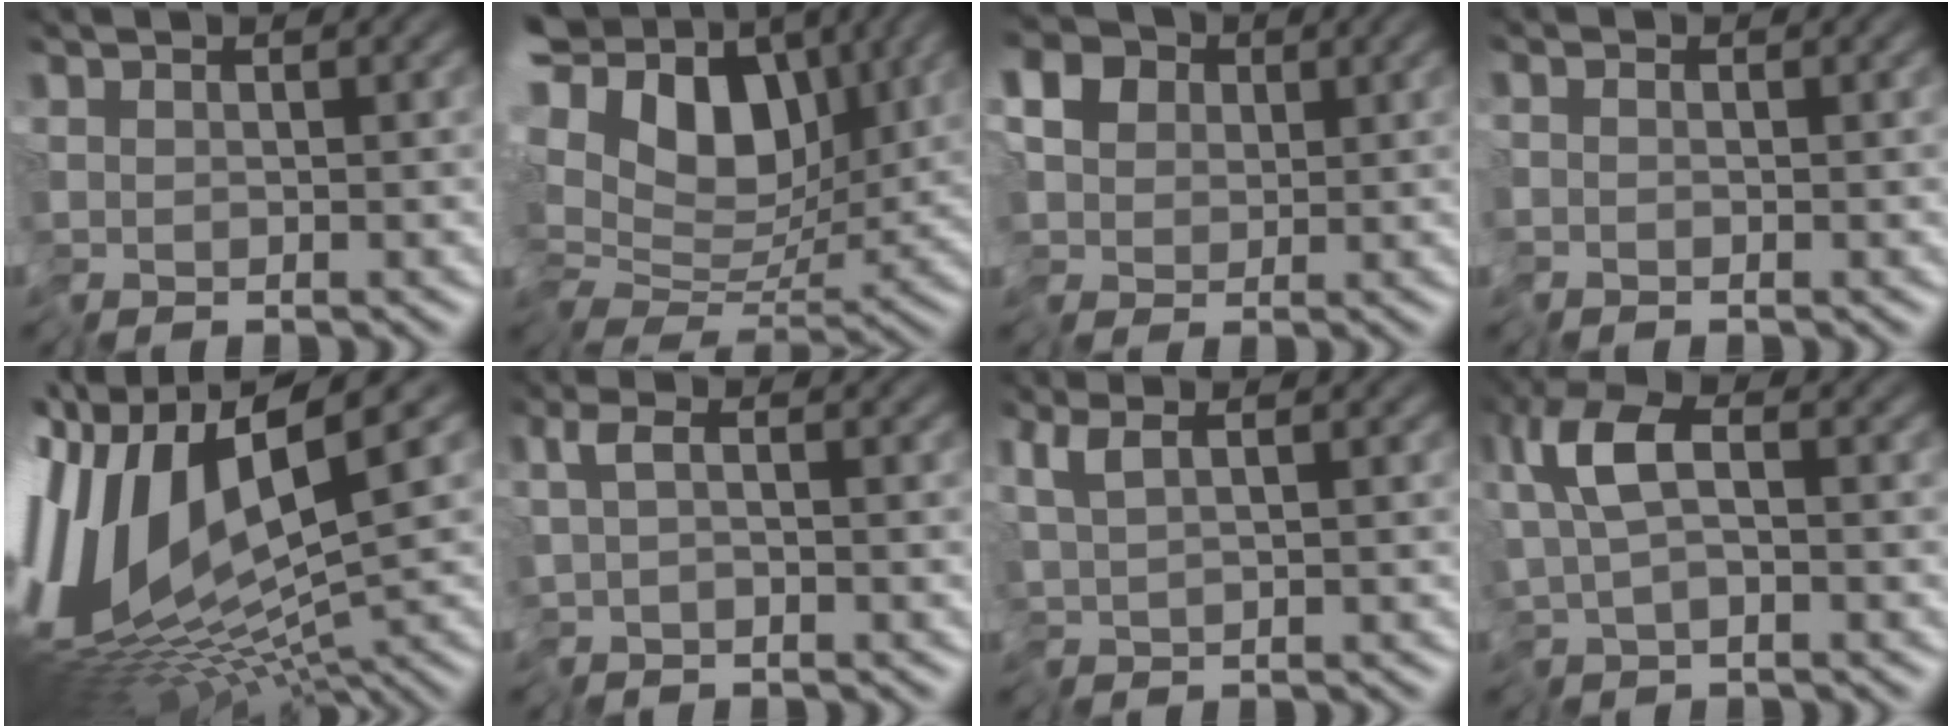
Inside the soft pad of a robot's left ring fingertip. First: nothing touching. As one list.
[{"total": 11.0, "force": [3.0, 6.9, 8.0], "torque": [-0.147, 0.001, 0.061]}, {"total": 9.2, "force": [2.2, 7.2, 5.2], "torque": [-0.096, 0.018, 0.006]}, {"total": 0.6, "force": [0.0, -0.1, -0.6], "torque": [0.007, -0.004, 0.000]}, {"total": 12.2, "force": [1.0, 3.9, 11.5], "torque": [-0.240, -0.007, 0.035]}, {"total": 1.0, "force": [-0.7, -0.2, 0.7], "torque": [-0.015, -0.010, -0.013]}, {"total": 1.0, "force": [0.1, -0.4, 0.9], "torque": [-0.022, -0.009, 0.006]}, {"total": 4.7, "force": [-1.1, 2.0, 4.2], "torque": [-0.083, 0.005, -0.033]}]